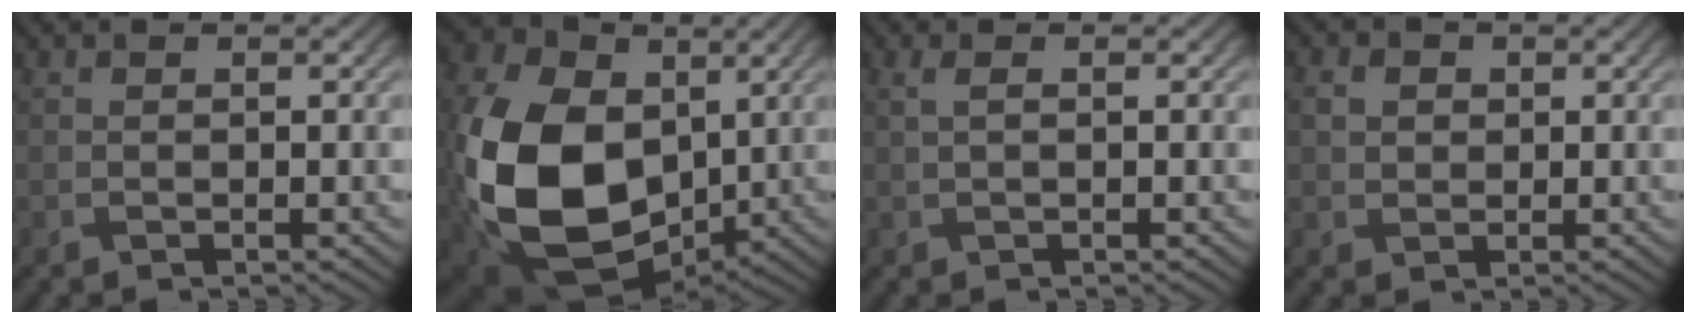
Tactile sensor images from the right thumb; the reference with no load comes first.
{"total": 17.6, "force": [-0.6, 12.4, 12.5], "torque": [-0.304, -0.016, -0.017]}
{"total": 1.1, "force": [0.1, 0.2, 1.1], "torque": [-0.029, 0.005, 0.003]}
{"total": 2.3, "force": [0.4, 2.0, 0.9], "torque": [-0.027, -0.004, 0.006]}